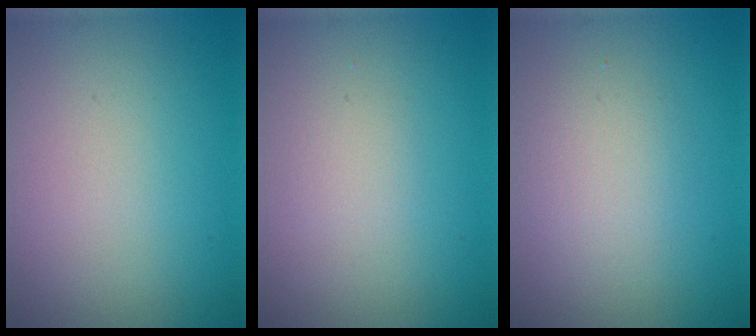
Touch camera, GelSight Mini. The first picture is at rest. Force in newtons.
{"total": 1.0, "press": 1.0, "slide": 0.1}
{"total": 2.3, "press": 2.3, "slide": 0.2}